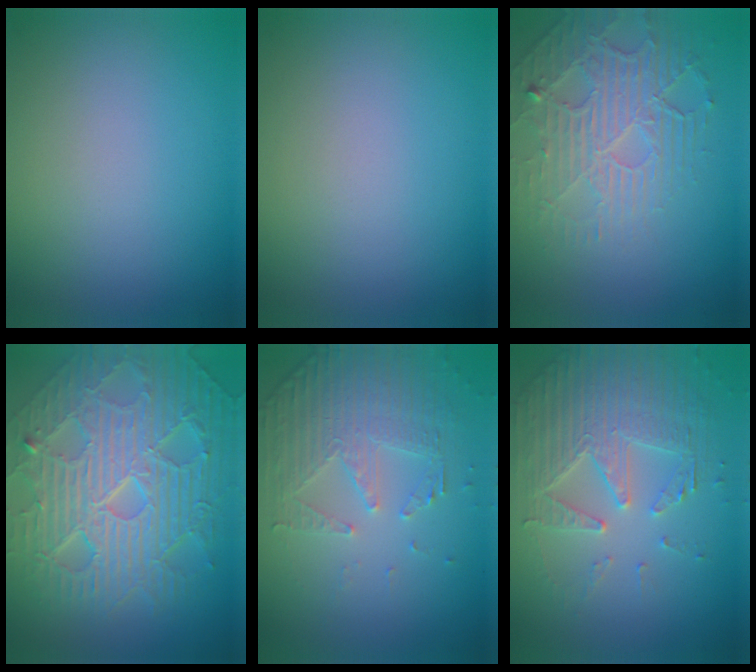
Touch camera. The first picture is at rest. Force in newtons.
{"total": 0.0}
{"total": 3.8, "press": 3.4, "slide": 1.6}
{"total": 11.1, "press": 7.2, "slide": 8.5}
{"total": 5.0, "press": 3.5, "slide": 3.6}
{"total": 5.0, "press": 4.4, "slide": 2.4}